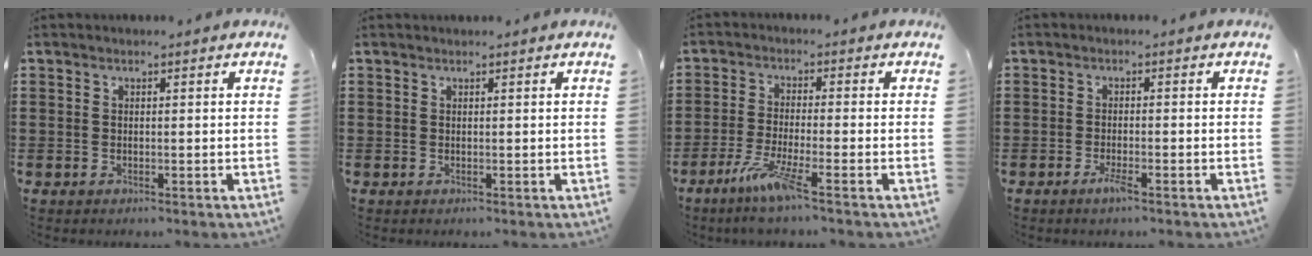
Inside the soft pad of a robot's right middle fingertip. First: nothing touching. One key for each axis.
{"total": 0.0}
{"total": 5.8, "fx": -3.6, "fy": -0.1, "fz": 4.5, "tx": -0.098, "ty": -0.015, "tz": -0.067}
{"total": 2.1, "fx": -1.2, "fy": 0.1, "fz": 1.8, "tx": -0.036, "ty": -0.005, "tz": -0.024}